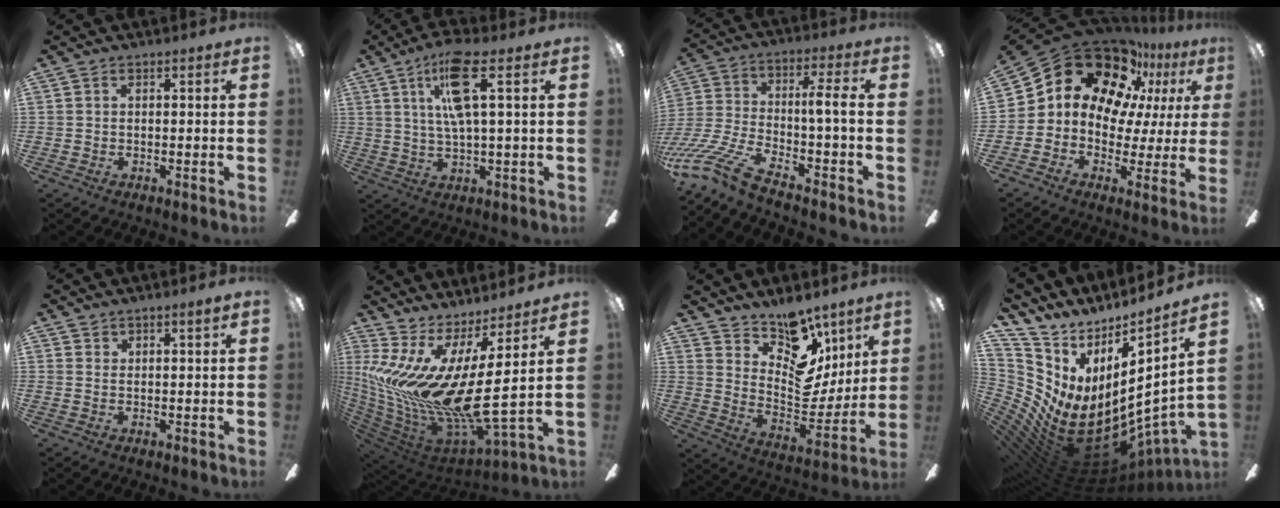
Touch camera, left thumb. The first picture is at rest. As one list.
[{"total": 13.0, "force": [5.0, 3.3, 11.6], "torque": [-0.200, -0.001, 0.082]}, {"total": 14.1, "force": [-6.5, 2.7, 12.2], "torque": [-0.266, 0.006, -0.126]}, {"total": 19.9, "force": [11.6, 12.3, 10.4], "torque": [-0.184, -0.074, 0.210]}, {"total": 1.6, "force": [1.4, 0.0, 0.9], "torque": [-0.021, -0.003, 0.024]}, {"total": 18.9, "force": [0.9, 4.7, 18.3], "torque": [-0.404, -0.082, 0.016]}, {"total": 13.7, "force": [10.0, 7.9, 4.9], "torque": [-0.061, -0.101, 0.185]}, {"total": 13.2, "force": [-1.5, 5.7, 11.8], "torque": [-0.219, -0.066, 0.002]}]